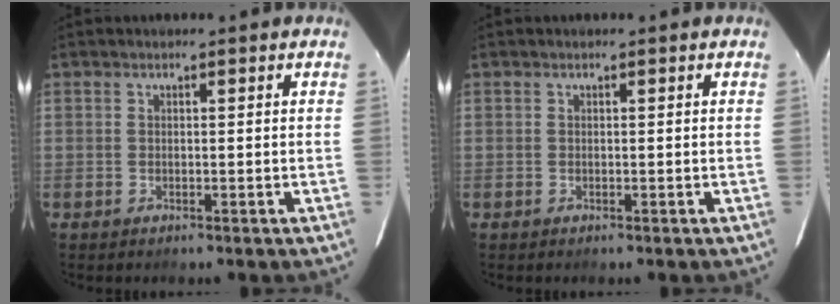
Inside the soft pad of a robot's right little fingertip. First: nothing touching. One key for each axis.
{"total": 0.0}